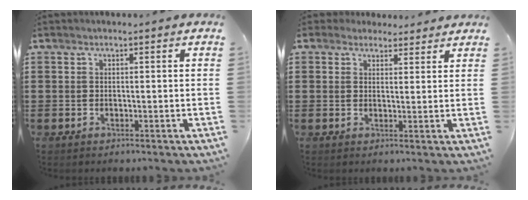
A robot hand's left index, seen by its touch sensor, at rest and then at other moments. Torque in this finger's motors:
{"motor_torque": [2.14, 0.00, 0.13, -0.07]}